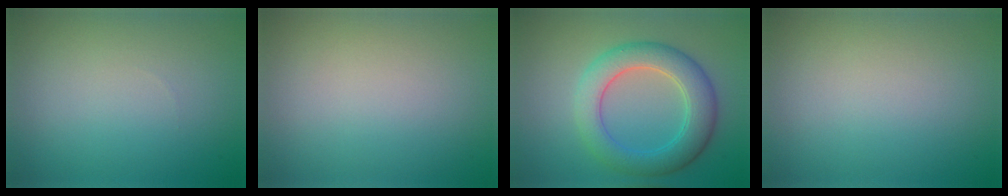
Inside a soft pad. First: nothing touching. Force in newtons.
{"total": 0.0}
{"total": 5.5, "press": 5.5, "slide": 0.3}
{"total": 0.0}